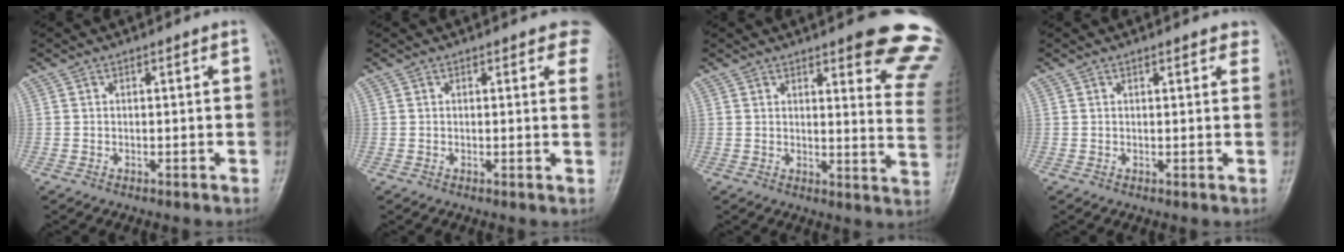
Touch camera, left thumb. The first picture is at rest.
{"total": 5.0, "force": [3.6, 1.9, 2.9], "torque": [-0.002, -0.008, 0.027]}
{"total": 16.2, "force": [12.2, 3.5, 10.0], "torque": [-0.084, -0.084, 0.124]}
{"total": 2.5, "force": [1.8, 0.9, 1.3], "torque": [0.001, -0.001, 0.017]}